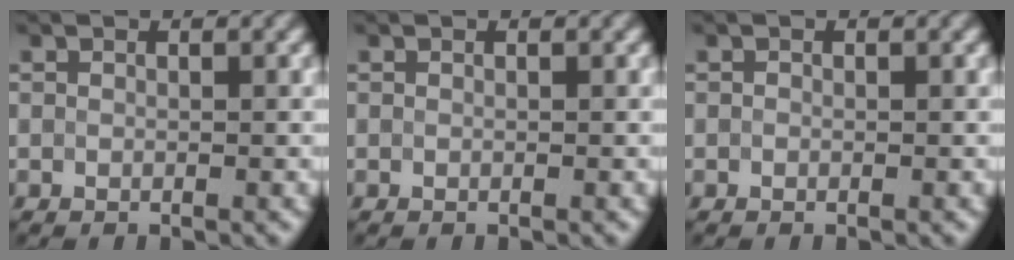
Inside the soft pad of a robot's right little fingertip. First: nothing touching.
{"total": 0.0}
{"total": 0.0}